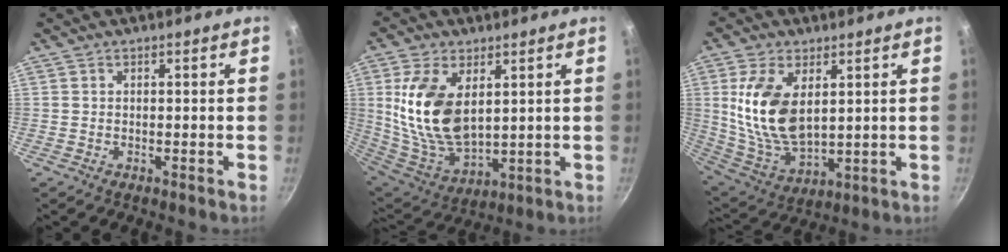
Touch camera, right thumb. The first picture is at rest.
{"total": 16.8, "force": [3.9, 9.5, 13.2], "torque": [-0.247, -0.034, 0.091]}
{"total": 15.3, "force": [3.4, 8.5, 12.2], "torque": [-0.229, -0.029, 0.080]}